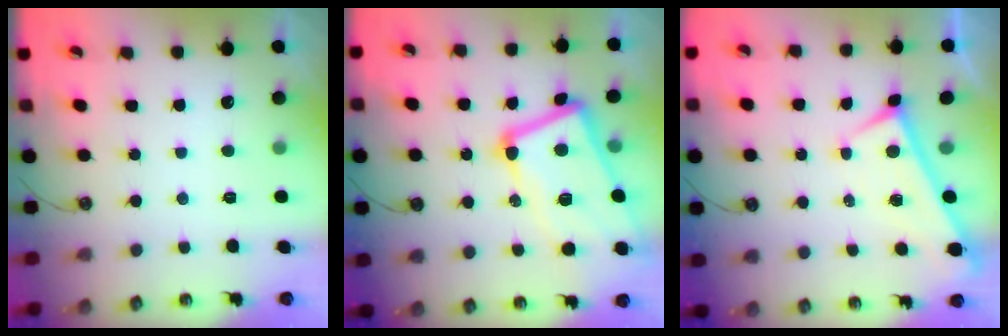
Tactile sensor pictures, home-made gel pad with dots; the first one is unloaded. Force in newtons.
{"total": 15.0, "press": 14.8, "slide": 2.7}
{"total": 0.0}